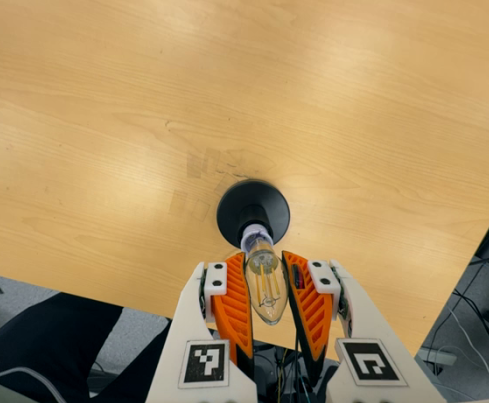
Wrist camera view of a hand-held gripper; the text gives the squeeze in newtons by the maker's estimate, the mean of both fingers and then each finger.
{"total": 19.2, "left": 20.7, "right": 17.6}